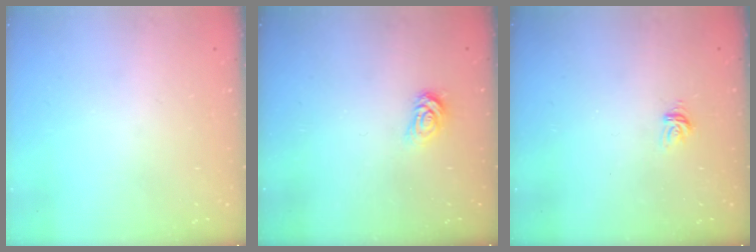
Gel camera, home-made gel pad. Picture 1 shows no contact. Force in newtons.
{"total": 4.4, "press": 4.4, "slide": 0.6}
{"total": 3.4, "press": 3.4, "slide": 0.2}